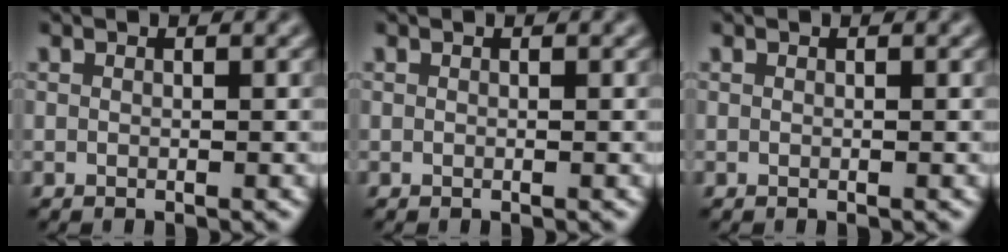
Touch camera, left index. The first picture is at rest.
{"total": 0.0}
{"total": 0.0}